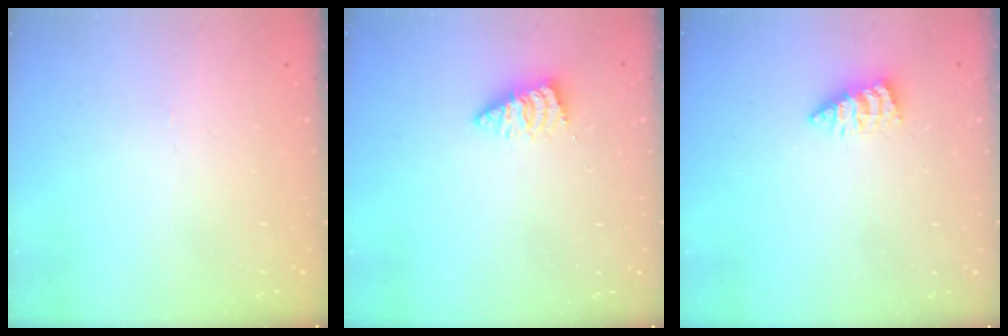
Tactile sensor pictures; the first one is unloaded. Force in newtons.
{"total": 2.0, "press": 2.0, "slide": 0.2}
{"total": 2.5, "press": 2.5, "slide": 0.1}